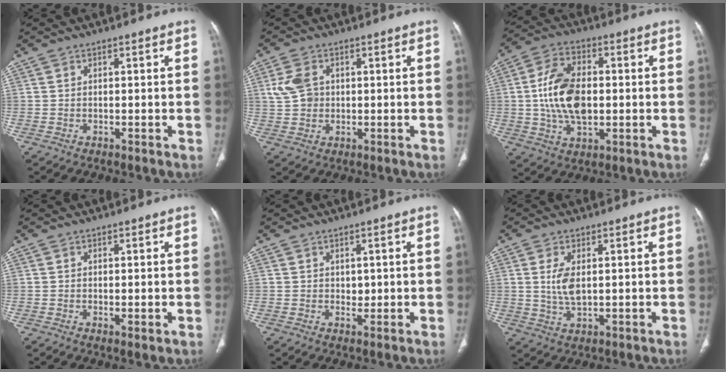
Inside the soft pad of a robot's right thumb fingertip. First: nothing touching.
{"total": 5.3, "force": [1.1, 4.0, 3.3], "torque": [-0.061, 0.004, 0.023]}
{"total": 13.7, "force": [0.1, 8.0, 11.1], "torque": [-0.202, 0.009, 0.004]}
{"total": 1.1, "force": [-0.1, 0.4, 1.1], "torque": [-0.023, -0.007, 0.000]}
{"total": 1.4, "force": [0.5, 1.0, 0.8], "torque": [-0.005, -0.004, 0.011]}
{"total": 5.2, "force": [1.0, 2.4, 4.5], "torque": [-0.098, -0.010, 0.024]}